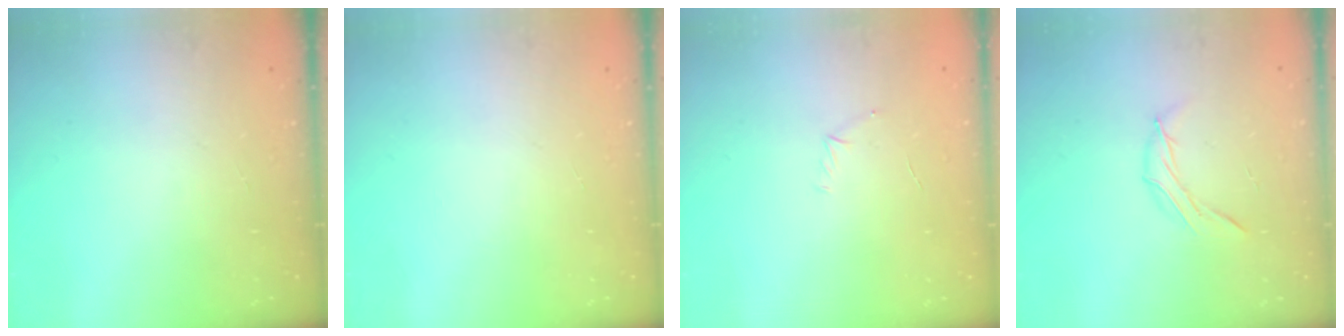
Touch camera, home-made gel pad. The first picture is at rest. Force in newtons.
{"total": 0.0}
{"total": 4.7, "press": 4.5, "slide": 1.3}
{"total": 6.3, "press": 6.2, "slide": 1.0}